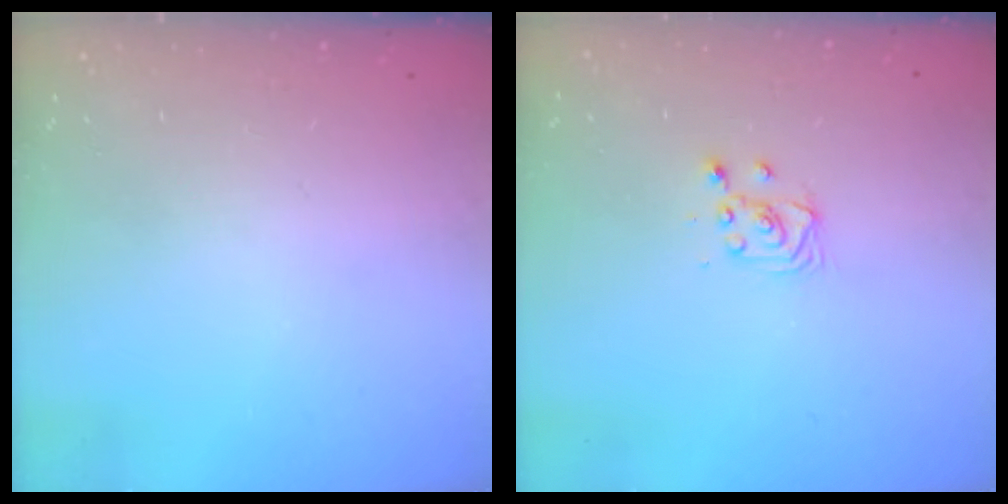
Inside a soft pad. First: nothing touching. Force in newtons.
{"total": 3.5, "press": 3.5, "slide": 0.4}